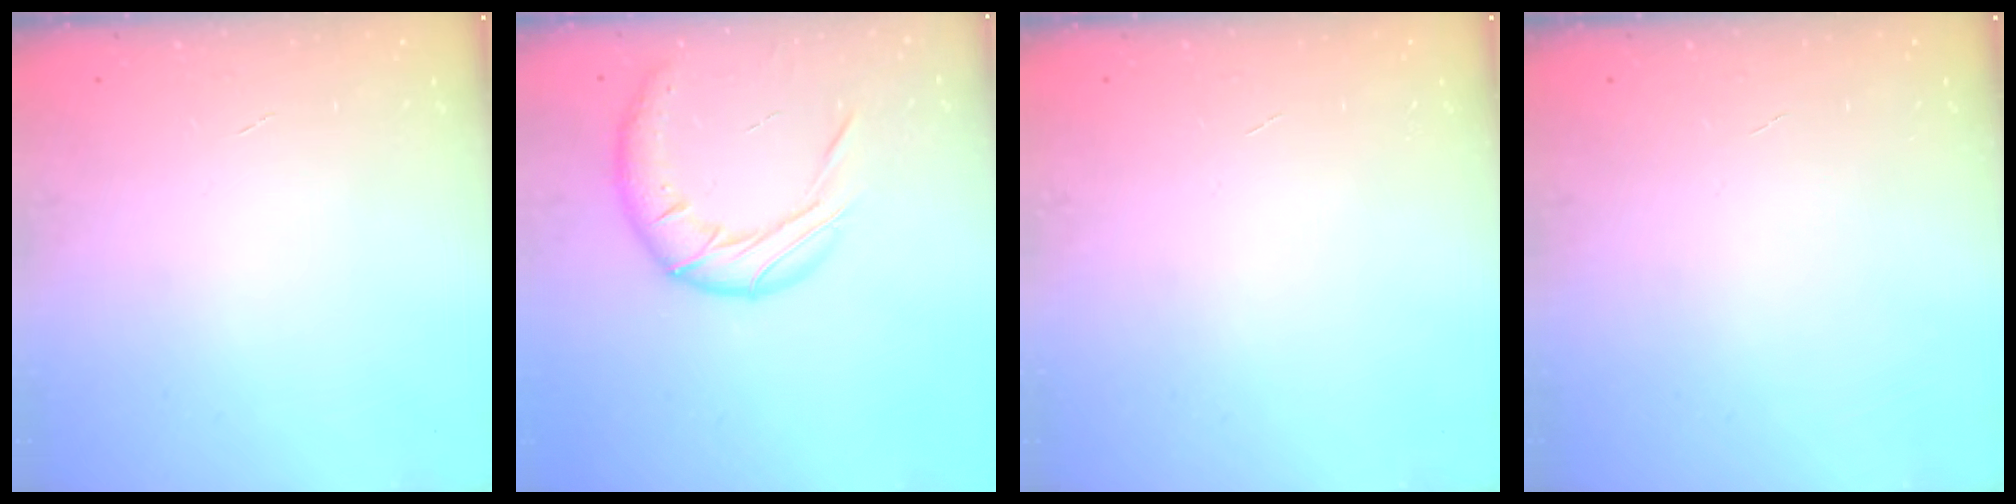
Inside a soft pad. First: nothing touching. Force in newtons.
{"total": 15.9, "press": 15.7, "slide": 2.6}
{"total": 0.0}
{"total": 0.0}